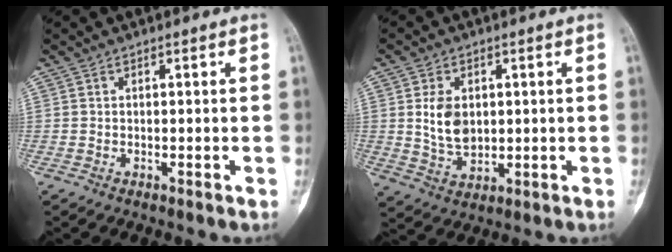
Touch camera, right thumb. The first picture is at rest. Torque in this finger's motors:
{"motor_torque": [0.95, 0.82, 0.45, -0.57, 0.09]}